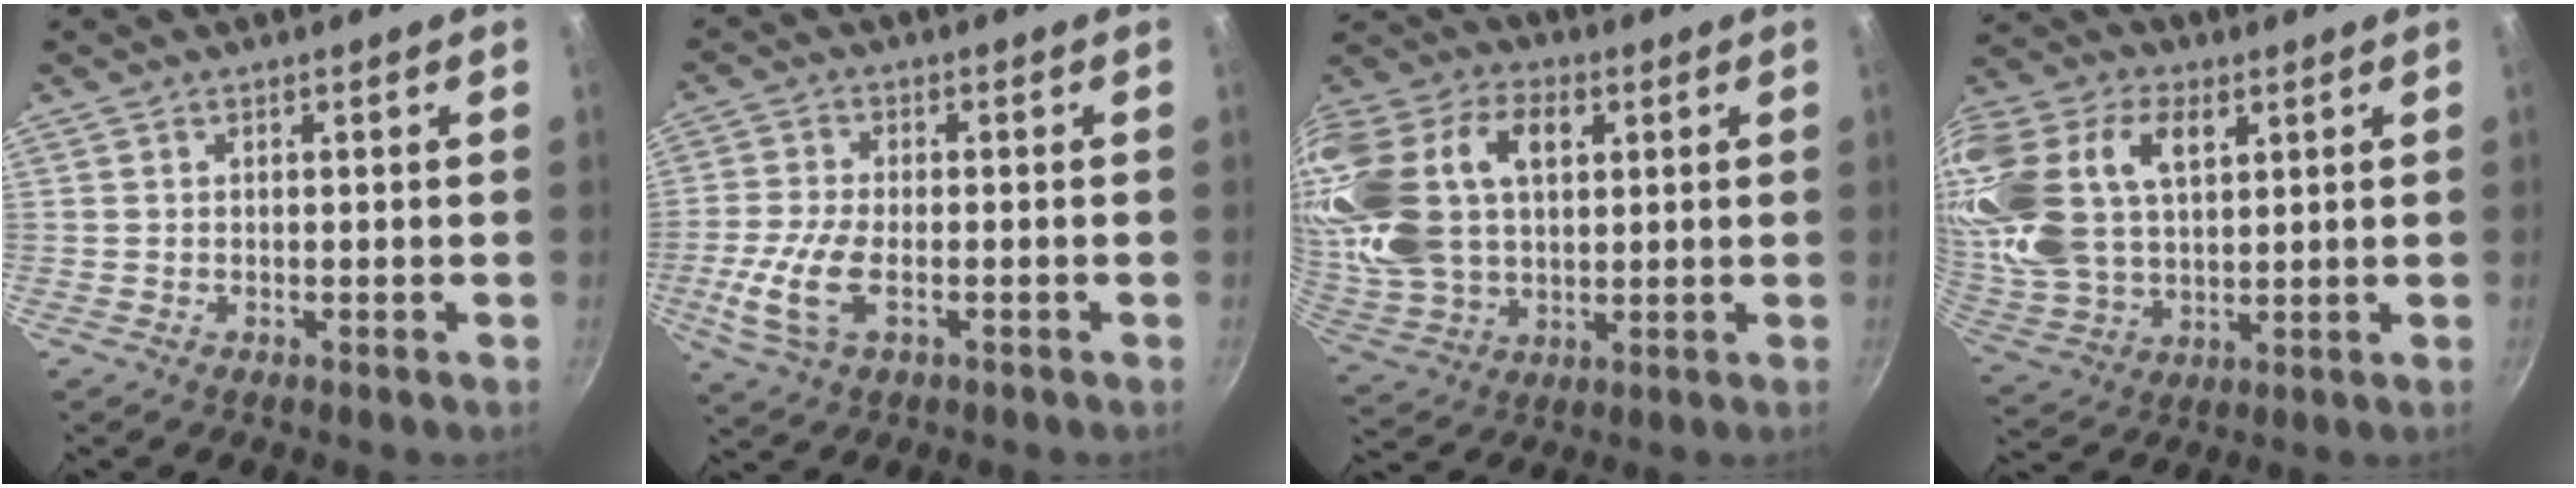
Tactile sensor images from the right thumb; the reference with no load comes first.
{"total": 9.2, "force": [-2.6, 4.4, 7.6], "torque": [-0.170, 0.001, -0.056]}
{"total": 24.8, "force": [5.9, 16.2, 17.7], "torque": [-0.361, 0.010, 0.110]}
{"total": 24.8, "force": [8.4, 16.0, 17.0], "torque": [-0.372, 0.009, 0.161]}